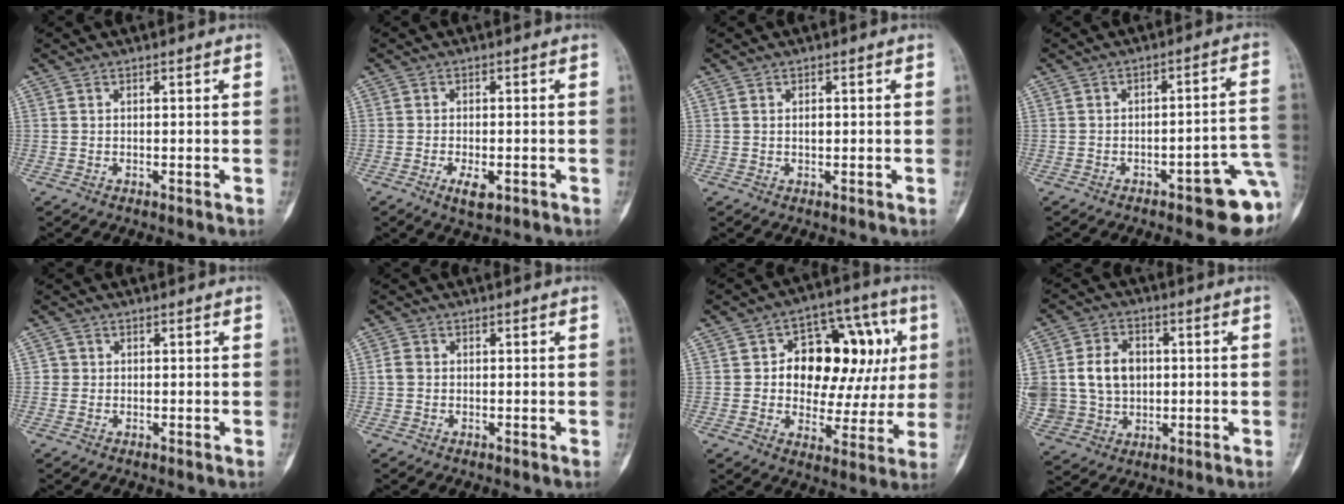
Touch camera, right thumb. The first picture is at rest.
{"total": 4.0, "force": [-1.8, 1.8, 3.2], "torque": [-0.052, 0.001, -0.024]}
{"total": 0.8, "force": [0.0, 0.5, 0.7], "torque": [-0.007, 0.000, 0.002]}
{"total": 12.1, "force": [-4.7, 3.6, 10.5], "torque": [-0.096, 0.036, -0.050]}
{"total": 1.4, "force": [0.0, 1.4, 0.1], "torque": [0.008, 0.005, -0.002]}
{"total": 1.8, "force": [-0.1, 1.5, 1.0], "torque": [-0.017, 0.005, -0.004]}
{"total": 20.6, "force": [3.9, 12.4, 15.9], "torque": [-0.164, 0.027, 0.061]}
{"total": 14.3, "force": [1.1, 11.7, 8.1], "torque": [-0.148, 0.013, 0.037]}